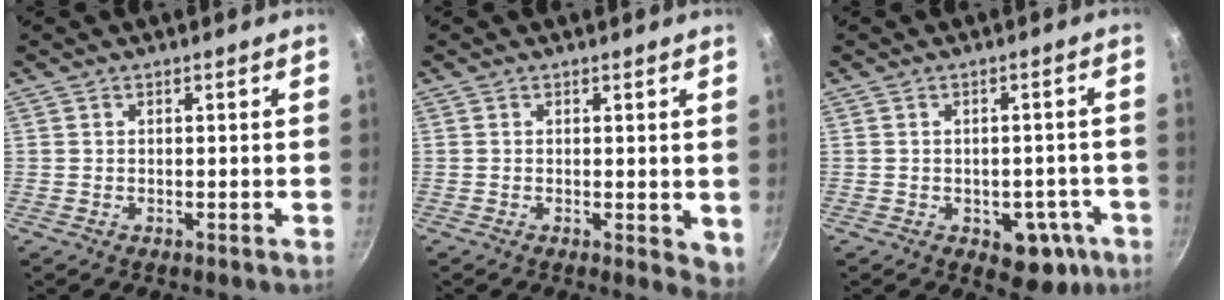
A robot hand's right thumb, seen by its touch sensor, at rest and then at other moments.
{"total": 3.7, "force": [0.2, 1.5, 3.4], "torque": [-0.039, -0.010, 0.002]}
{"total": 7.4, "force": [-3.3, 4.6, 4.7], "torque": [-0.026, 0.021, -0.033]}